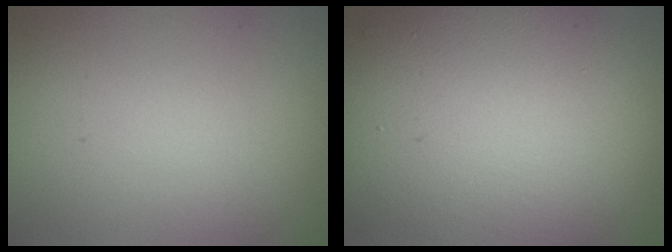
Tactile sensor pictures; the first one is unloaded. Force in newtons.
{"total": 12.4, "press": 12.3, "slide": 1.4}